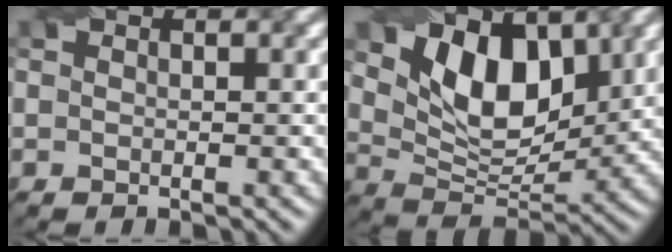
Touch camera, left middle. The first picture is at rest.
{"total": 8.8, "force": [3.4, 5.2, 6.3], "torque": [-0.118, -0.007, 0.057]}